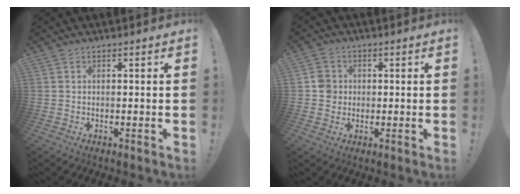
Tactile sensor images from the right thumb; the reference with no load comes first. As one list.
[{"total": 5.1, "force": [-0.2, 4.9, 1.6], "torque": [-0.022, 0.008, -0.005]}]